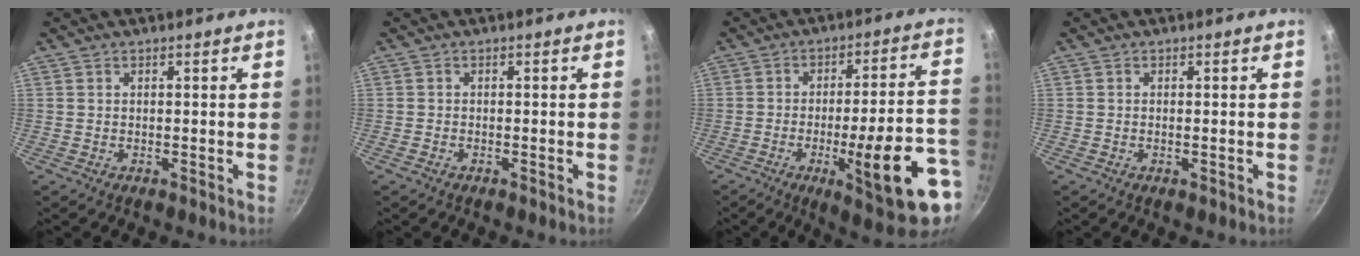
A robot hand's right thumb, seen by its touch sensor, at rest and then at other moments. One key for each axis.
{"total": 0.6, "fx": -0.5, "fy": 0.2, "fz": 0.2, "tx": -0.016, "ty": 0.006, "tz": -0.014}
{"total": 19.7, "fx": -7.3, "fy": 4.9, "fz": 17.6, "tx": -0.216, "ty": 0.029, "tz": -0.094}
{"total": 0.6, "fx": -0.2, "fy": 0.1, "fz": 0.6, "tx": -0.012, "ty": 0.002, "tz": -0.005}